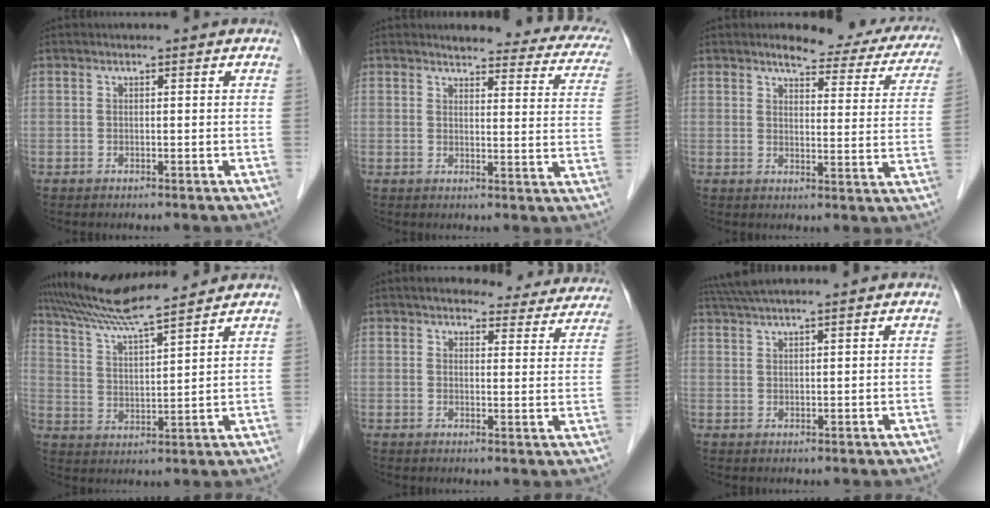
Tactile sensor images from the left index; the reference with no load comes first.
{"total": 16.6, "force": [14.9, 4.2, 5.9], "torque": [-0.036, -0.026, 0.143]}
{"total": 14.2, "force": [12.3, 4.0, 5.7], "torque": [-0.038, -0.008, 0.120]}
{"total": 10.6, "force": [9.7, -0.9, 4.0], "torque": [-0.084, 0.015, 0.178]}
{"total": 14.1, "force": [12.8, 4.3, 4.0], "torque": [-0.015, 0.002, 0.133]}
{"total": 5.5, "force": [4.7, -0.7, 2.8], "torque": [-0.053, 0.030, 0.091]}